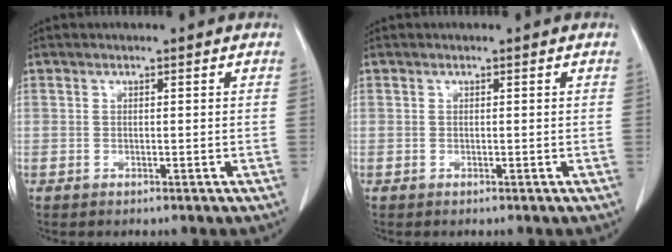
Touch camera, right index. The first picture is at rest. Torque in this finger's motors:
{"motor_torque": [0.00, 0.00, 0.00, 0.00]}